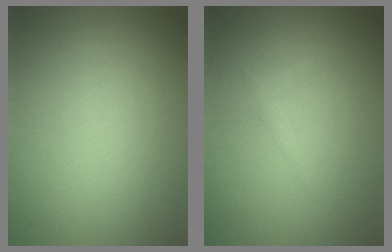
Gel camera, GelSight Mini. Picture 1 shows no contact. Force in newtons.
{"total": 0.8, "press": 0.8, "slide": 0.0}